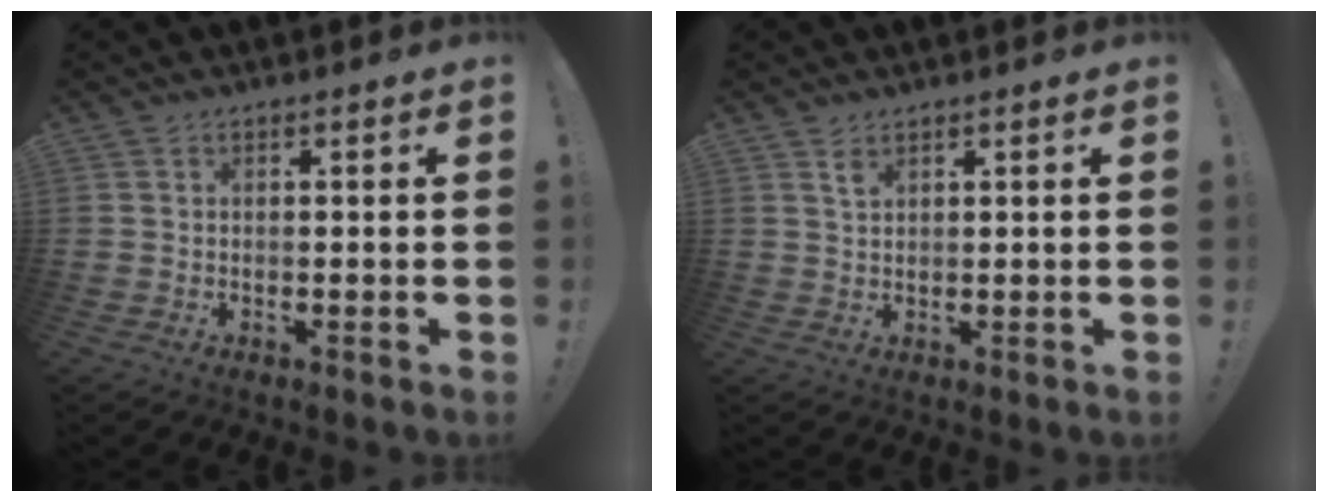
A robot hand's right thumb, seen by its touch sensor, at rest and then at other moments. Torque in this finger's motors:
{"motor_torque": [-0.08, 0.12, 0.13, -0.14, -0.02]}